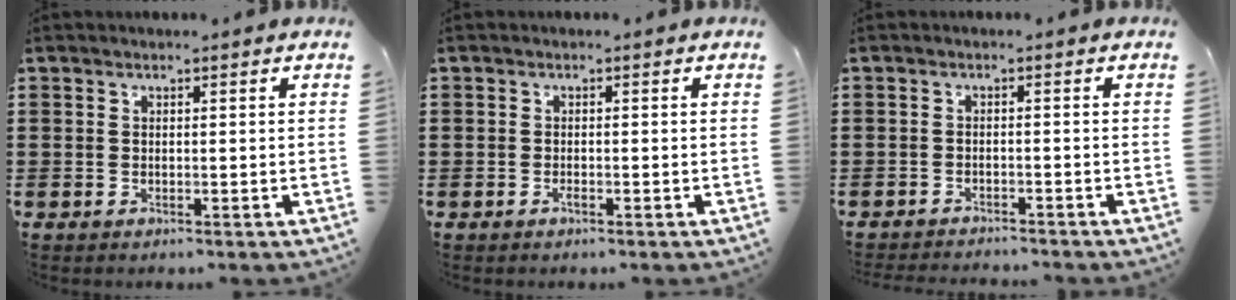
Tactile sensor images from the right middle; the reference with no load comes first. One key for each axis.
{"total": 0.8, "fx": -0.6, "fy": 0.3, "fz": 0.4, "tx": -0.009, "ty": -0.003, "tz": -0.011}
{"total": 1.8, "fx": -1.8, "fy": -0.1, "fz": -0.1, "tx": -0.004, "ty": 0.000, "tz": -0.039}